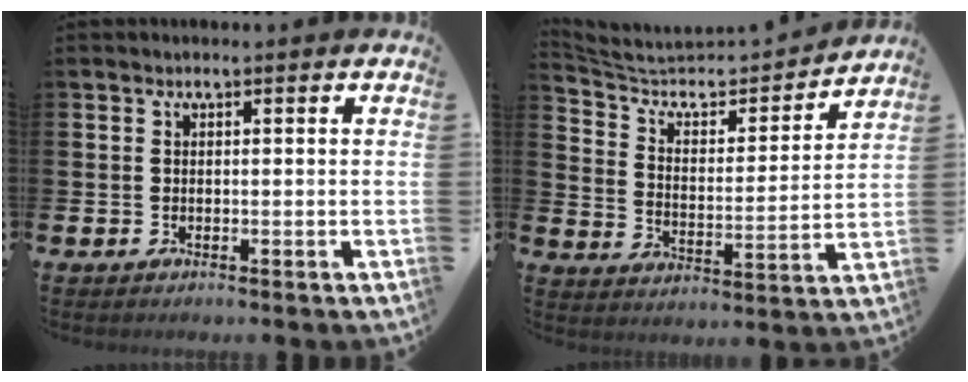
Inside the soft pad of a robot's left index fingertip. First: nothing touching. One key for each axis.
{"total": 6.4, "fx": 5.6, "fy": 2.2, "fz": 2.3, "tx": -0.079, "ty": -0.039, "tz": 0.089}